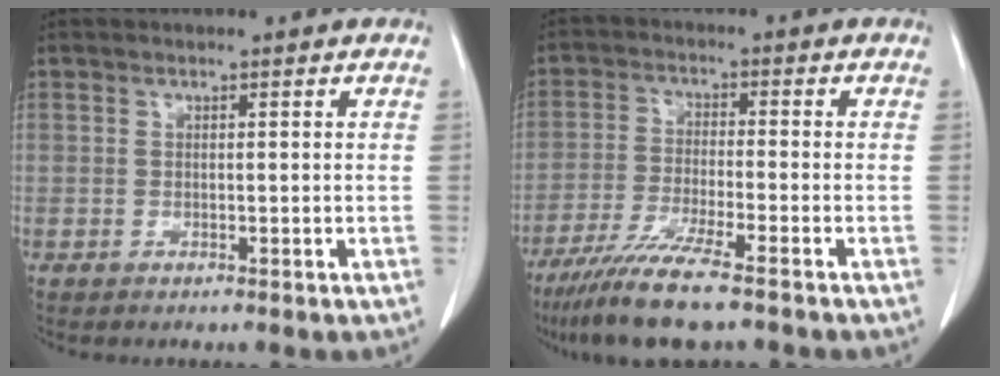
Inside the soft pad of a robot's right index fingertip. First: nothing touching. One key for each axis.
{"total": 9.6, "fx": -7.3, "fy": -0.1, "fz": 6.2, "tx": -0.112, "ty": -0.029, "tz": -0.128}